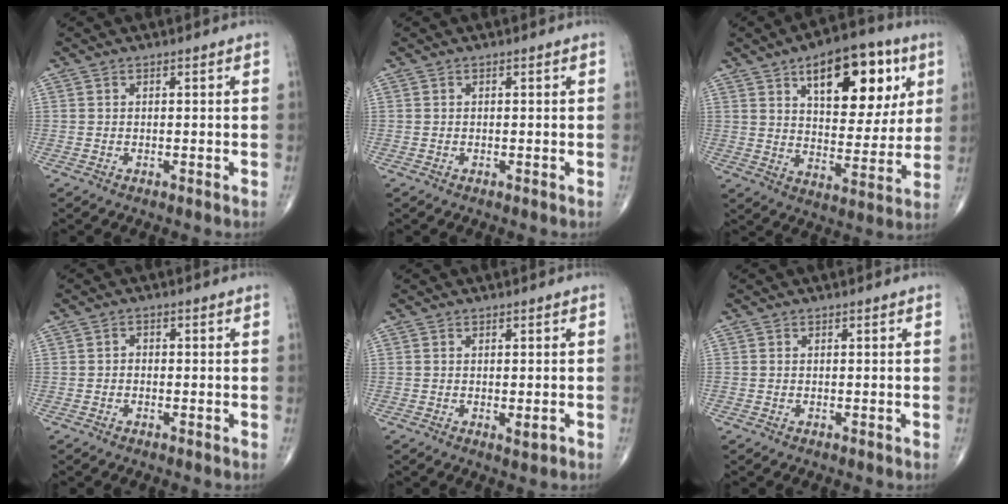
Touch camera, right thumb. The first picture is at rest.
{"total": 0.0}
{"total": 19.7, "force": [8.3, 10.0, 14.8], "torque": [-0.159, -0.027, 0.124]}
{"total": 1.1, "force": [-0.4, 0.9, 0.5], "torque": [0.004, 0.005, -0.012]}
{"total": 1.6, "force": [-0.4, 0.6, 1.4], "torque": [-0.022, -0.005, -0.003]}
{"total": 0.0}